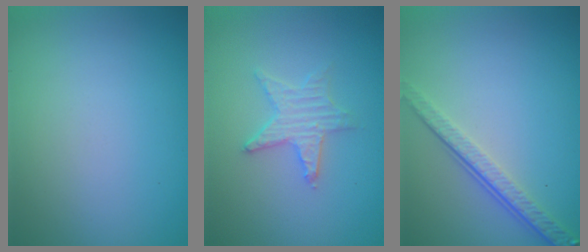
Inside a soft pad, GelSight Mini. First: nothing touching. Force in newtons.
{"total": 2.7, "press": 2.6, "slide": 0.5}
{"total": 3.9, "press": 2.8, "slide": 2.7}